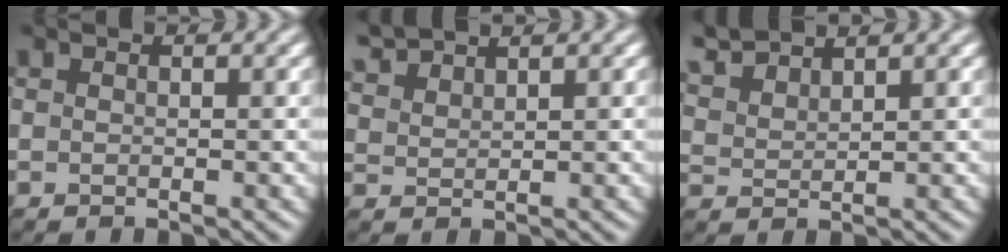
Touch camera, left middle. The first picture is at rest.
{"total": 2.5, "force": [2.4, 0.2, 0.5], "torque": [-0.012, 0.009, 0.055]}
{"total": 3.3, "force": [3.2, 0.6, 0.9], "torque": [-0.027, 0.012, 0.068]}